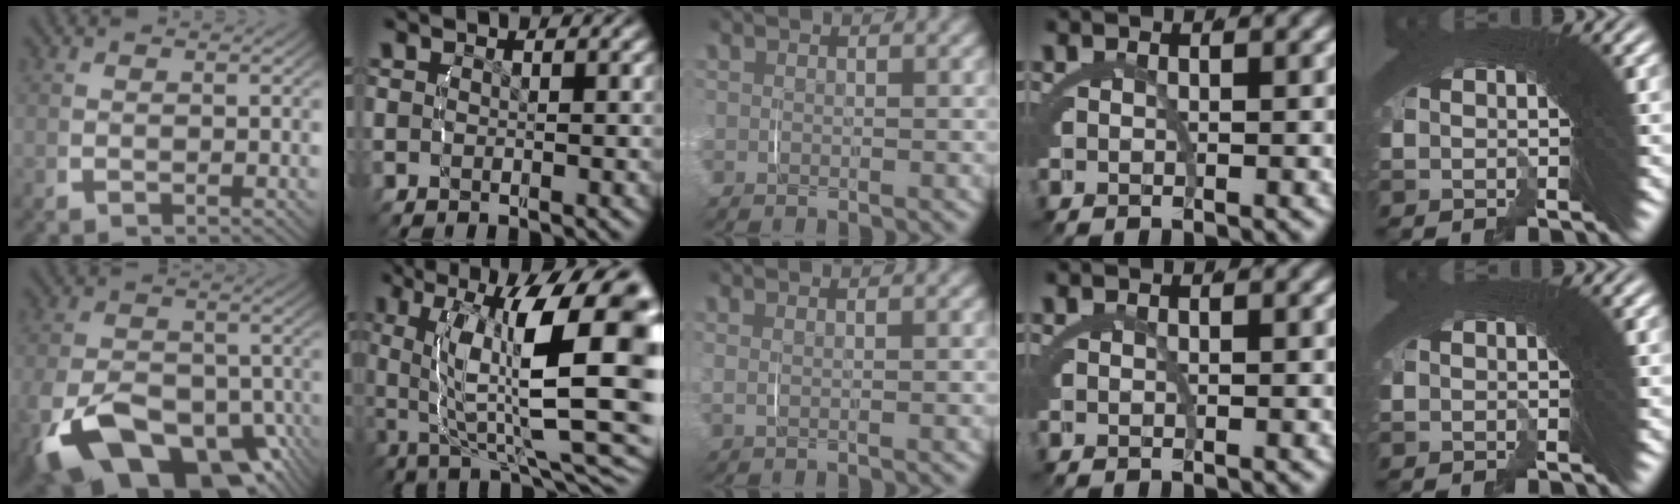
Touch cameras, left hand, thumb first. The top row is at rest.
{"thumb": {"total": 14.2, "force": [-6.4, 8.3, 9.5], "torque": [-0.179, -0.060, -0.083]}, "index": {"total": 13.9, "force": [-1.5, 5.8, 12.6], "torque": [-0.169, -0.021, -0.006]}, "middle": {"total": 1.2, "force": [0.6, 0.2, 1.0], "torque": [-0.024, 0.000, 0.013]}}